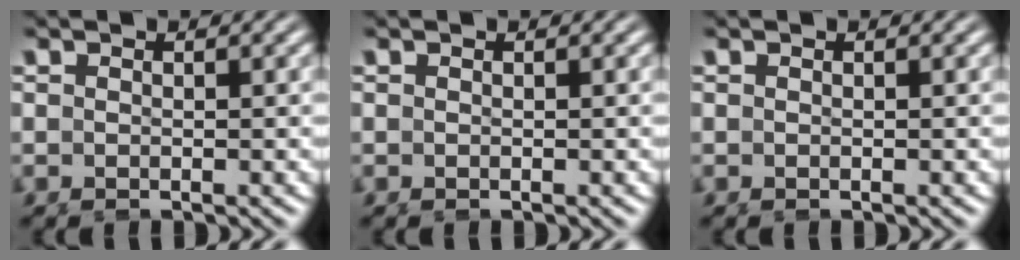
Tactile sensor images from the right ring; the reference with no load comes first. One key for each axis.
{"total": 0.0}
{"total": 0.0}